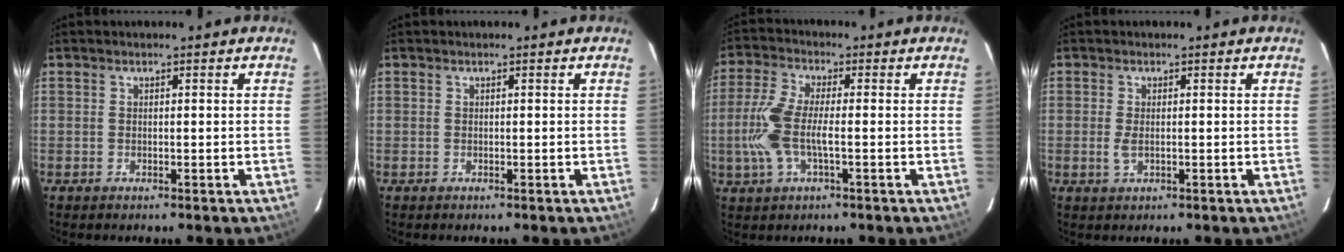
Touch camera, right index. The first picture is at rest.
{"total": 0.0}
{"total": 9.2, "force": [-1.6, 2.9, 8.6], "torque": [-0.195, 0.002, -0.034]}
{"total": 2.2, "force": [-0.3, 1.0, 1.9], "torque": [-0.040, -0.003, -0.005]}